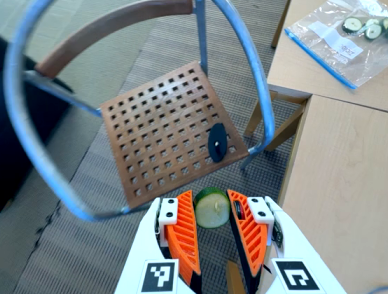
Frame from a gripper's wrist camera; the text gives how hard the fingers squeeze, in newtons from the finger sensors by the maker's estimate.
{"total": 7.9, "left": 7.5, "right": 8.3}